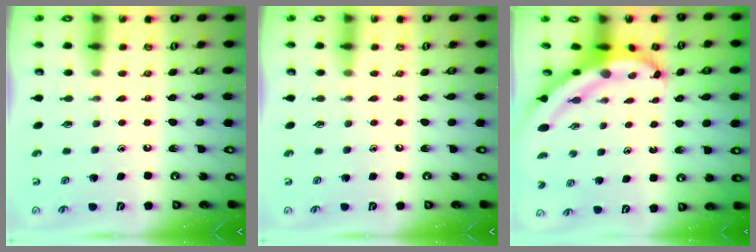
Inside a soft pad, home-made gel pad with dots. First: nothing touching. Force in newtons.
{"total": 0.0}
{"total": 5.7, "press": 5.7, "slide": 0.7}